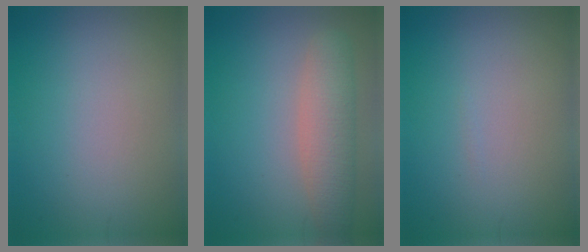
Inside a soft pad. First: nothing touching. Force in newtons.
{"total": 4.1, "press": 4.1, "slide": 0.1}
{"total": 0.0}